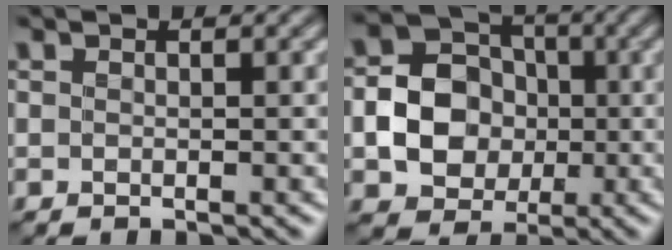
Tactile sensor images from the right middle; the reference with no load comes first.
{"total": 6.4, "force": [-0.9, 5.3, 3.4], "torque": [-0.056, 0.005, -0.024]}